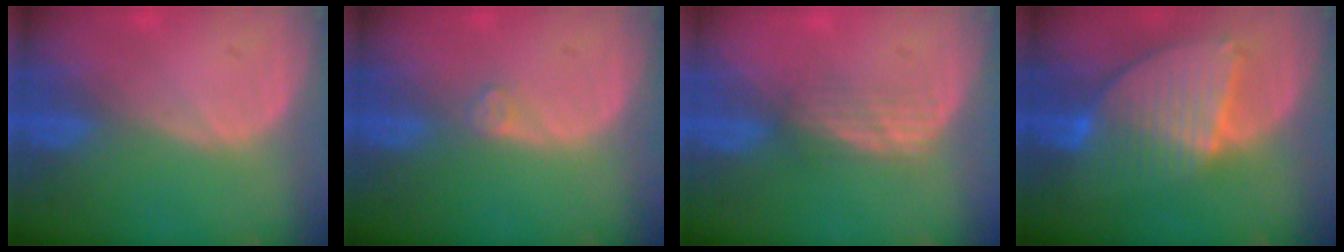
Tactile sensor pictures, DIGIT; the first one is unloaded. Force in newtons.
{"total": 1.2, "press": 1.2, "slide": 0.3}
{"total": 2.8, "press": 2.6, "slide": 1.0}
{"total": 8.5, "press": 7.4, "slide": 4.1}